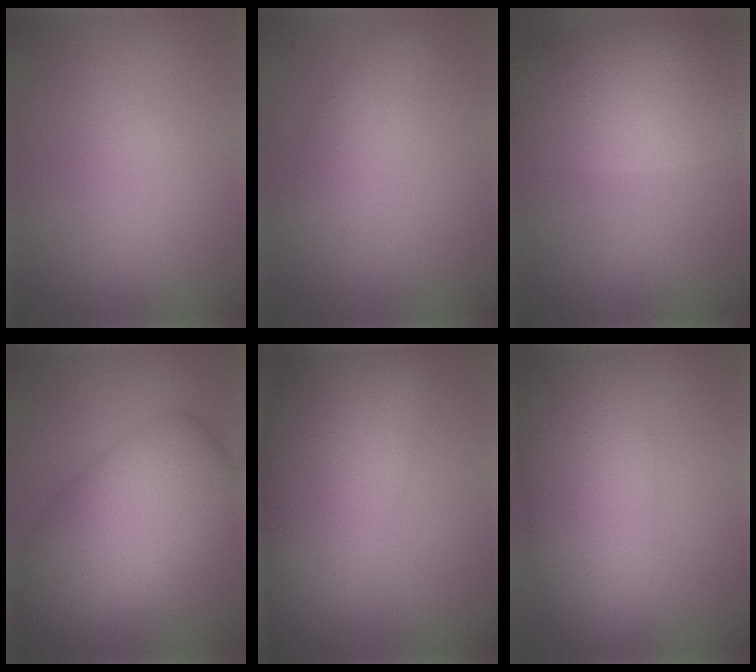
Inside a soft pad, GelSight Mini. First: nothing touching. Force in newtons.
{"total": 2.1, "press": 2.1, "slide": 0.1}
{"total": 8.2, "press": 8.1, "slide": 0.6}
{"total": 9.8, "press": 9.8, "slide": 0.2}
{"total": 12.1, "press": 12.1, "slide": 0.1}
{"total": 8.4, "press": 8.4, "slide": 0.2}